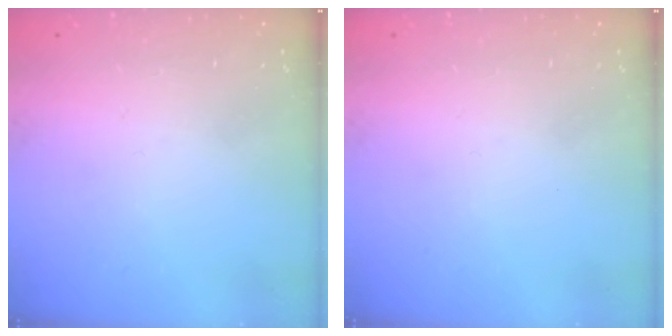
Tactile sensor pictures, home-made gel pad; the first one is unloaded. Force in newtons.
{"total": 0.0}